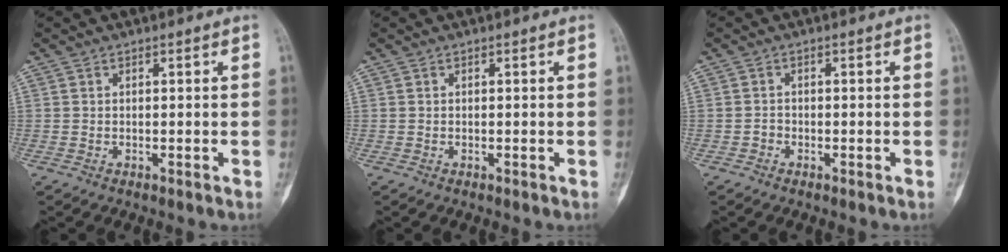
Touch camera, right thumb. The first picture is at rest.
{"total": 0.0}
{"total": 1.0, "force": [-0.6, 0.8, 0.2], "torque": [0.001, 0.004, -0.017]}